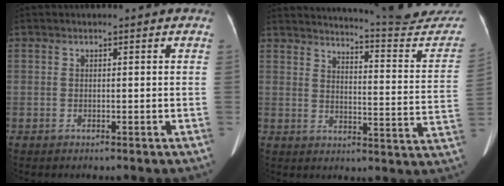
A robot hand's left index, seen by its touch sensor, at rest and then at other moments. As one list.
[{"total": 20.9, "force": [20.3, 0.4, 5.1], "torque": [-0.069, -0.111, 0.234]}]